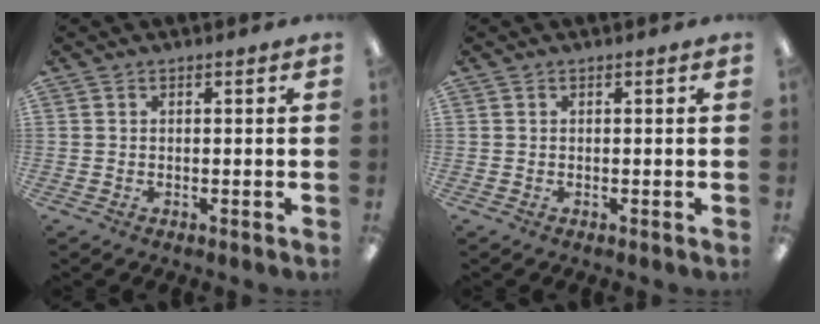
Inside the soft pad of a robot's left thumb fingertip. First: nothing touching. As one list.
[{"total": 0.0}]